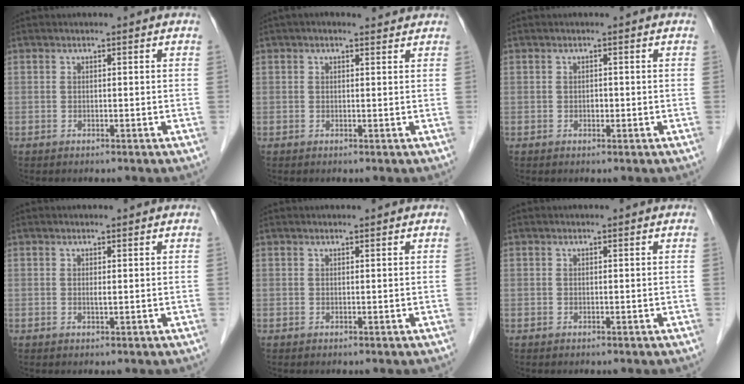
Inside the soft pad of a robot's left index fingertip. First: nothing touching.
{"total": 2.4, "force": [1.9, 0.9, 1.1], "torque": [-0.016, 0.021, 0.024]}
{"total": 0.7, "force": [-0.2, 0.5, 0.5], "torque": [-0.007, 0.000, -0.006]}
{"total": 0.5, "force": [0.1, 0.0, 0.5], "torque": [-0.010, -0.002, 0.002]}
{"total": 0.5, "force": [0.5, 0.0, 0.2], "torque": [-0.006, 0.005, 0.009]}
{"total": 0.0}